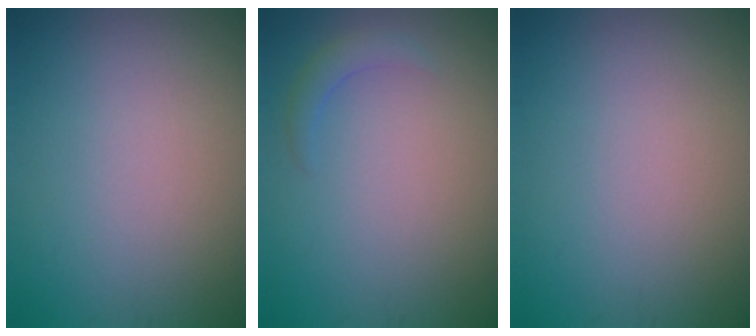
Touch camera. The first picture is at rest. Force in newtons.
{"total": 1.4, "press": 1.4, "slide": 0.0}
{"total": 0.0}